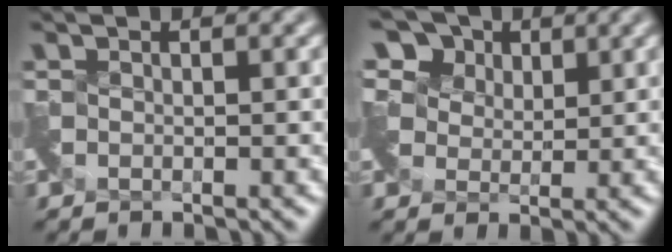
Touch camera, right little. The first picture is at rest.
{"total": 7.2, "force": [4.7, 4.4, 3.1], "torque": [-0.063, 0.024, 0.063]}